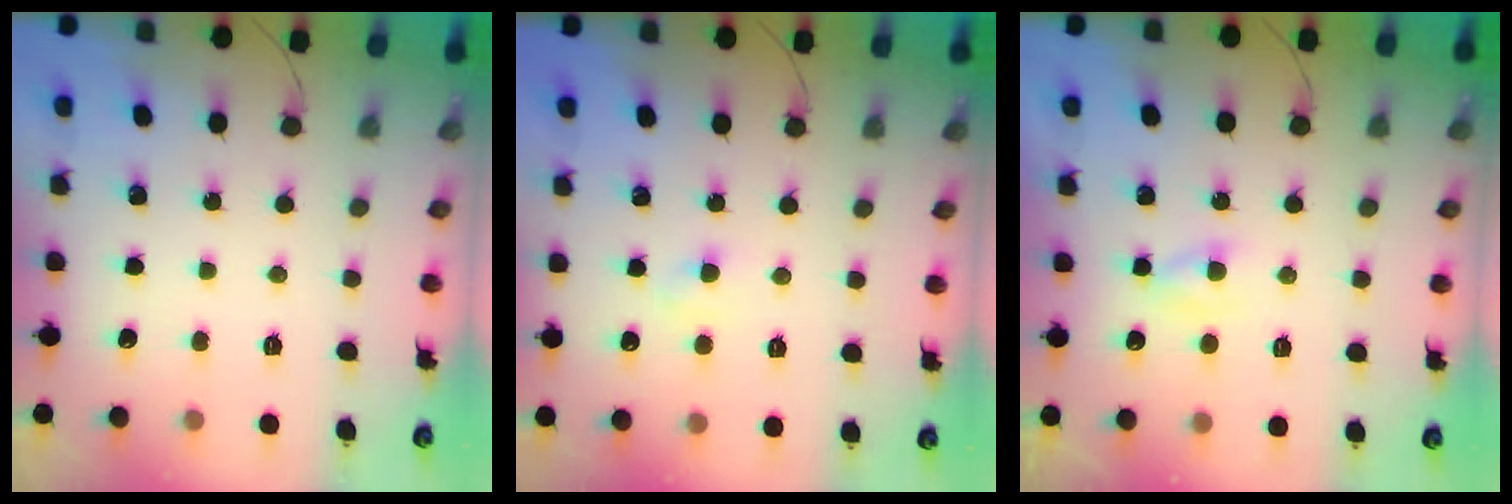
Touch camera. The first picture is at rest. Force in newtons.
{"total": 2.8, "press": 2.6, "slide": 0.9}
{"total": 2.2, "press": 2.2, "slide": 0.5}